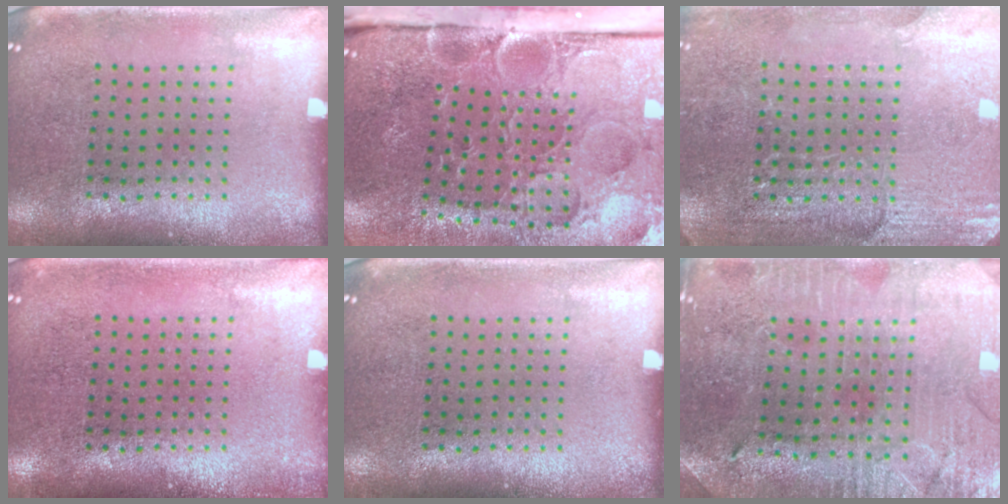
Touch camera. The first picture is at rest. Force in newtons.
{"total": 5.1, "press": 4.0, "slide": 3.1}
{"total": 2.9, "press": 2.9, "slide": 0.2}
{"total": 0.6, "press": 0.6, "slide": 0.1}
{"total": 0.0}
{"total": 1.2, "press": 1.2, "slide": 0.2}